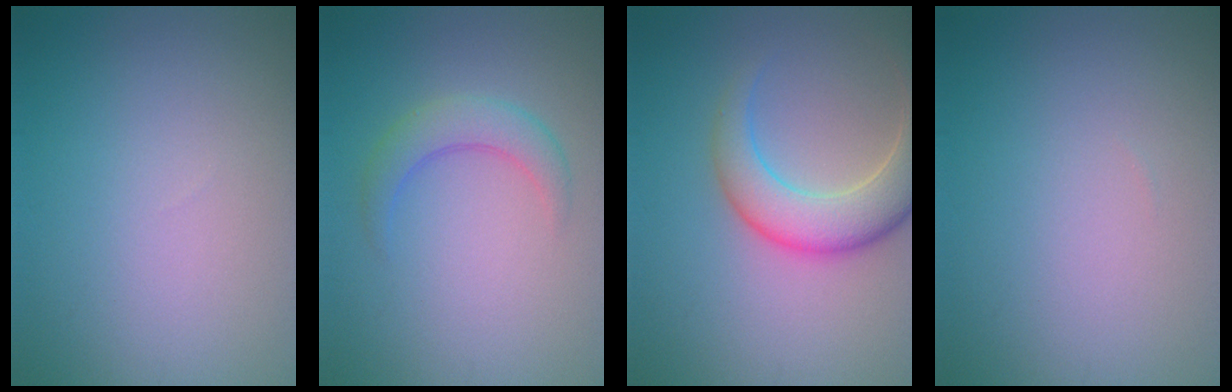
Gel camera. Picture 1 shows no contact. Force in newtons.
{"total": 2.8, "press": 2.7, "slide": 0.2}
{"total": 5.7, "press": 5.6, "slide": 0.5}
{"total": 0.0}